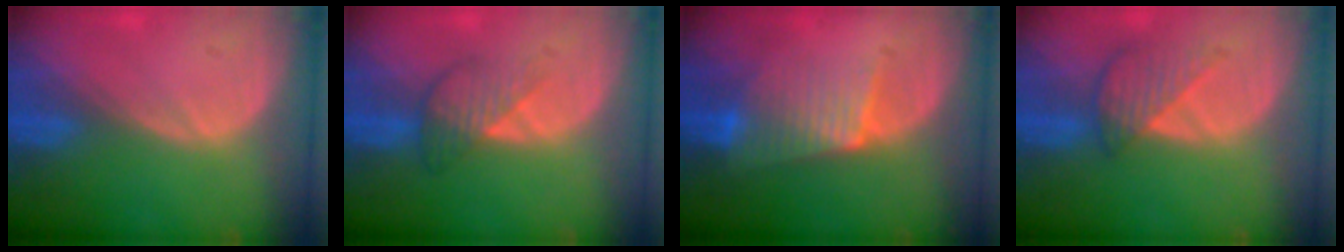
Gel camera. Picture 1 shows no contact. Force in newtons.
{"total": 3.8, "press": 3.8, "slide": 0.0}
{"total": 6.5, "press": 6.1, "slide": 2.3}
{"total": 4.5, "press": 4.2, "slide": 1.7}